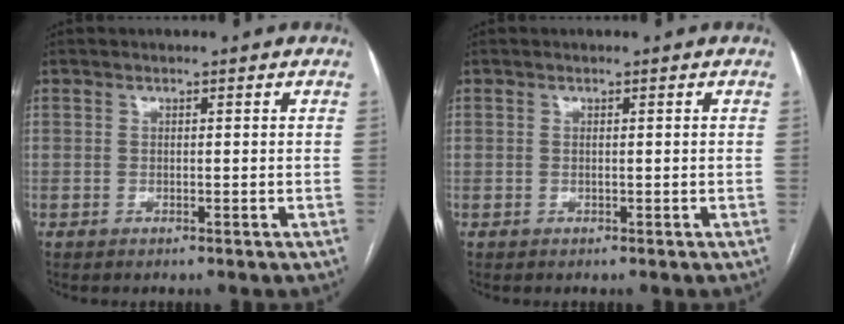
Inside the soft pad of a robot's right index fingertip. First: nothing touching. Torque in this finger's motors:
{"motor_torque": [-0.06, -0.03, -0.02, 0.02]}